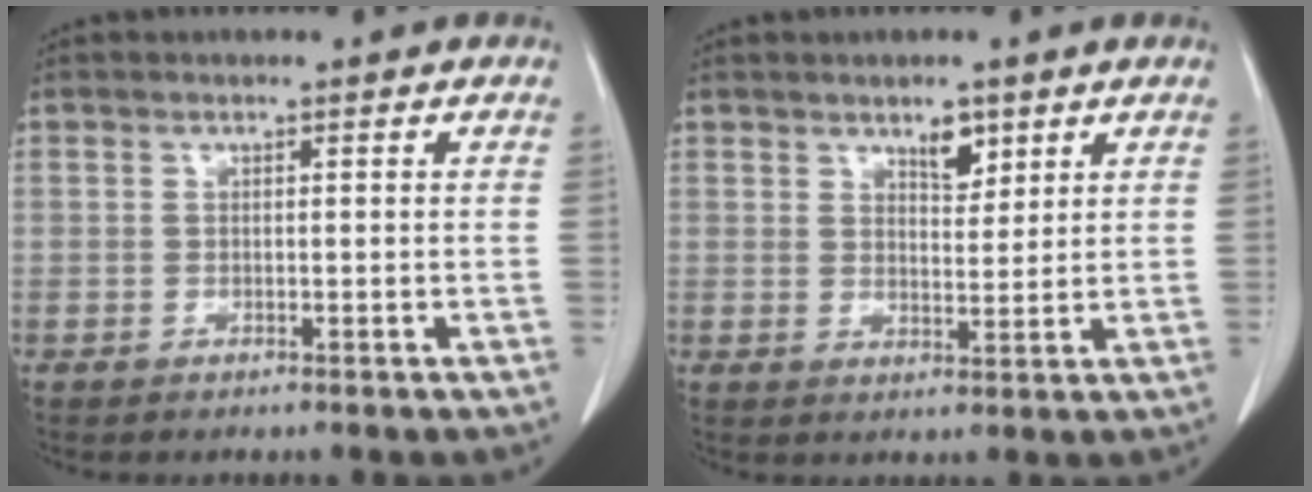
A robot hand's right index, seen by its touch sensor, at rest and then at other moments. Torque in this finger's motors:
{"motor_torque": [0.03, 0.14, 0.05, 0.00]}